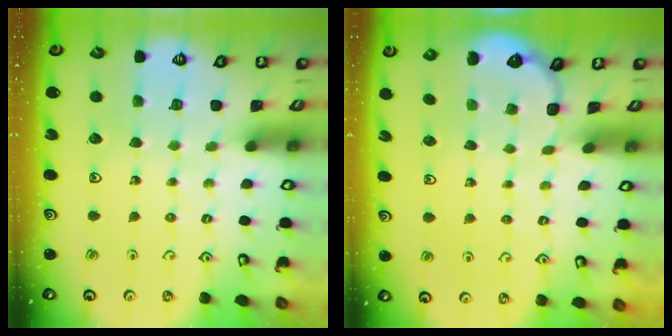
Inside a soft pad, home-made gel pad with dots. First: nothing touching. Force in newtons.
{"total": 1.6, "press": 0.9, "slide": 1.3}